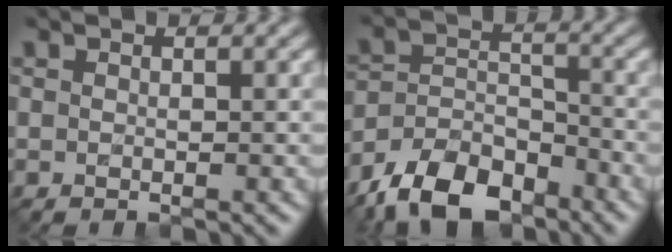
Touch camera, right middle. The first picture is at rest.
{"total": 8.9, "force": [-7.0, 4.2, 3.5], "torque": [-0.058, -0.001, -0.132]}